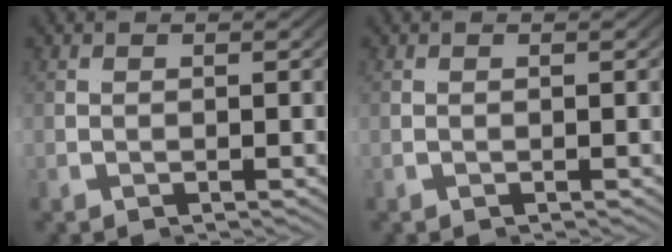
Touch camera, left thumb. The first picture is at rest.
{"total": 0.0}